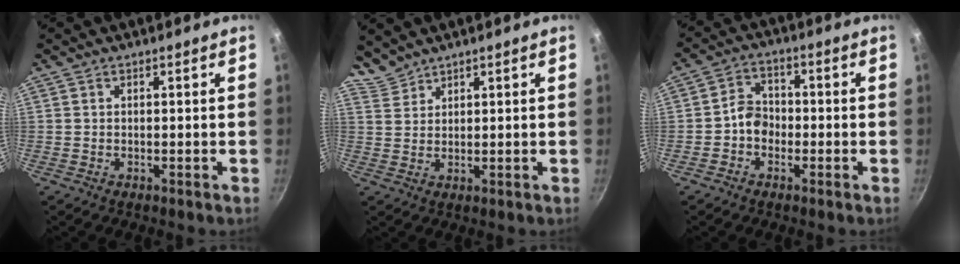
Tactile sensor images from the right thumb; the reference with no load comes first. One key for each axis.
{"total": 3.1, "fx": 3.0, "fy": 0.7, "fz": -0.2, "tx": 0.007, "ty": 0.003, "tz": 0.068}
{"total": 5.0, "fx": -1.5, "fy": 4.1, "fz": 2.5, "tx": -0.013, "ty": 0.023, "tz": -0.035}